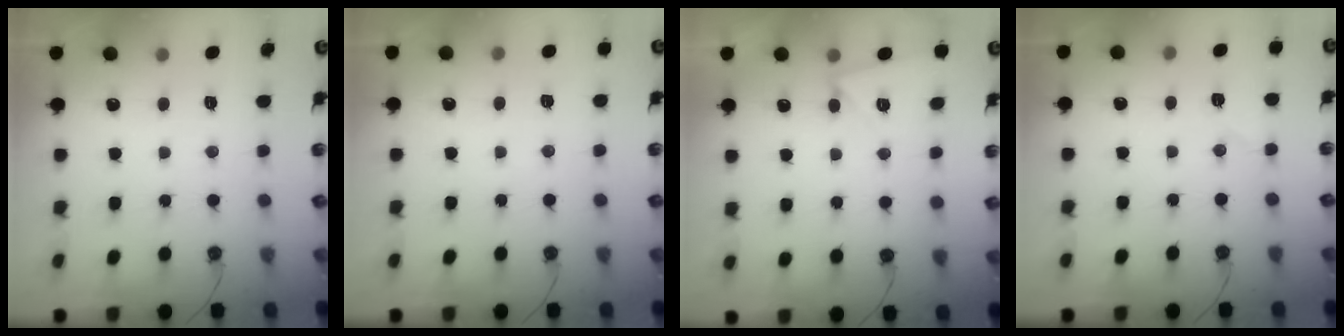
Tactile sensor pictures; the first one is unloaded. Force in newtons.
{"total": 3.3, "press": 2.1, "slide": 2.5}
{"total": 4.2, "press": 3.5, "slide": 2.3}
{"total": 5.9, "press": 5.2, "slide": 2.8}